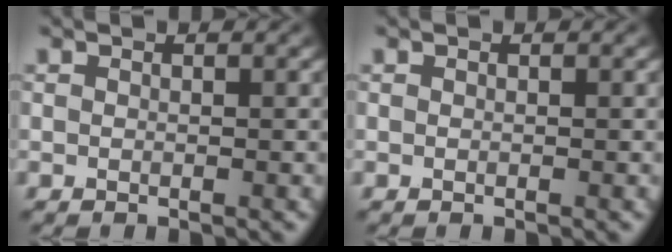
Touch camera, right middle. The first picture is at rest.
{"total": 0.0}